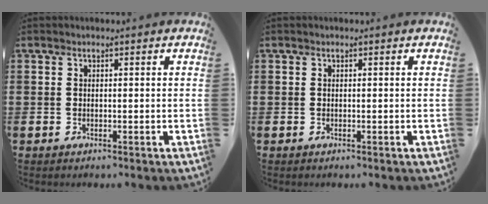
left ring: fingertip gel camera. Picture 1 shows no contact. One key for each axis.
{"total": 0.0}